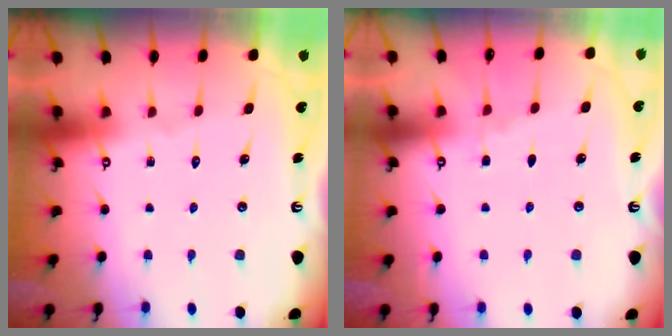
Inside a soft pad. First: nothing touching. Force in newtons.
{"total": 1.6, "press": 1.6, "slide": 0.3}